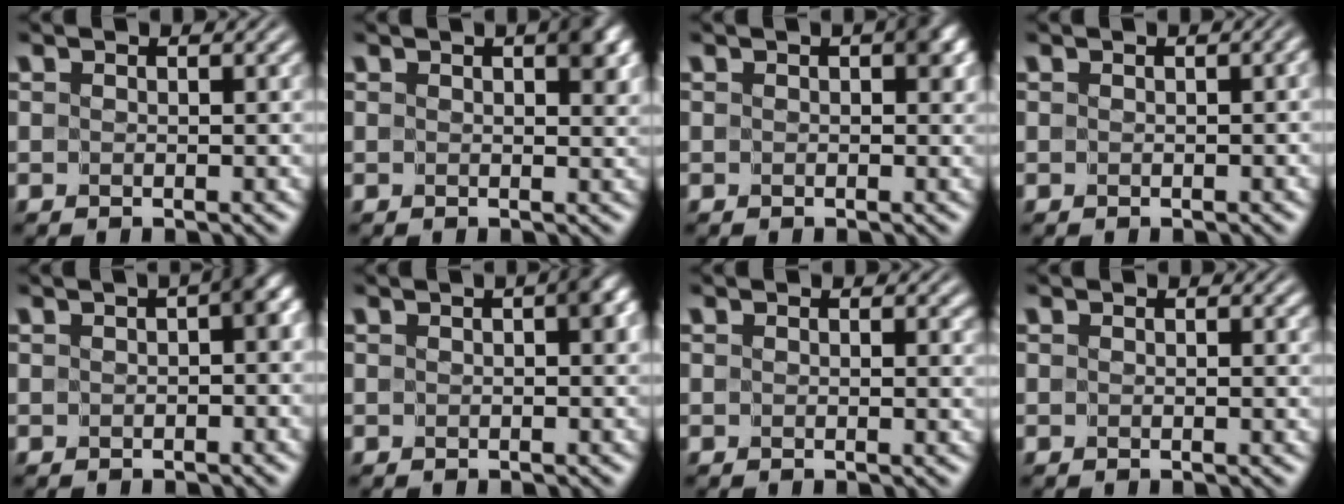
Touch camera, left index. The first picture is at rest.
{"total": 2.8, "force": [1.0, 1.3, 2.2], "torque": [-0.022, 0.001, 0.015]}
{"total": 2.1, "force": [0.4, 1.1, 1.7], "torque": [-0.012, 0.002, 0.004]}
{"total": 0.8, "force": [-0.1, 0.3, 0.8], "torque": [-0.008, 0.001, 0.003]}
{"total": 2.3, "force": [0.0, 1.0, 2.1], "torque": [-0.021, 0.008, -0.005]}
{"total": 1.6, "force": [0.1, 0.6, 1.5], "torque": [-0.015, 0.005, 0.002]}
{"total": 0.7, "force": [0.3, 0.4, 0.4], "torque": [-0.001, -0.002, 0.005]}
{"total": 0.0}